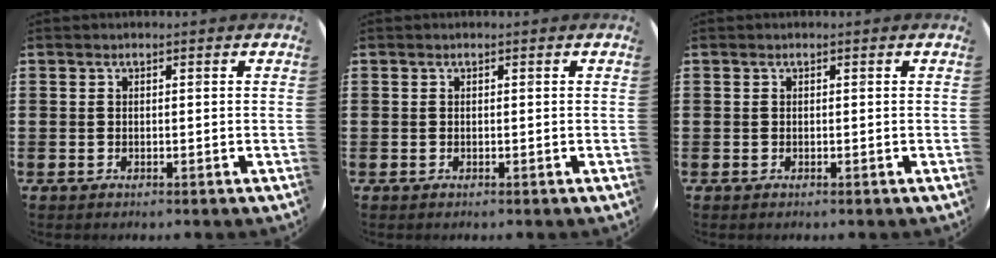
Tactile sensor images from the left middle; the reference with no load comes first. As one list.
[{"total": 0.0}, {"total": 0.0}]